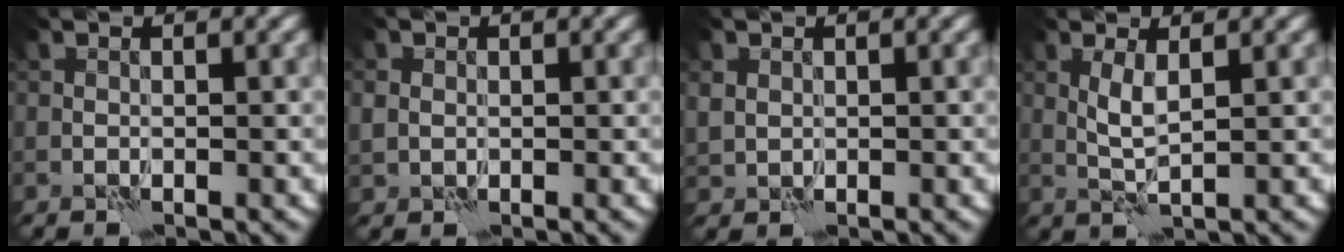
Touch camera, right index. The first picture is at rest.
{"total": 1.6, "force": [0.1, 1.5, 0.5], "torque": [-0.012, -0.001, 0.005]}
{"total": 1.6, "force": [0.5, 1.4, 0.4], "torque": [-0.014, -0.002, 0.008]}
{"total": 2.1, "force": [0.6, 0.3, 2.0], "torque": [-0.051, 0.001, 0.012]}